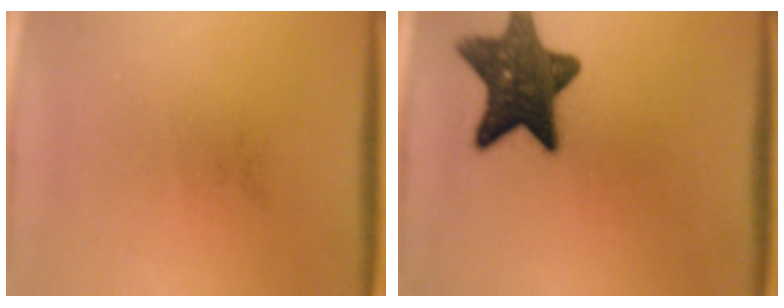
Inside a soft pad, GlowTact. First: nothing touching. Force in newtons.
{"total": 12.0}